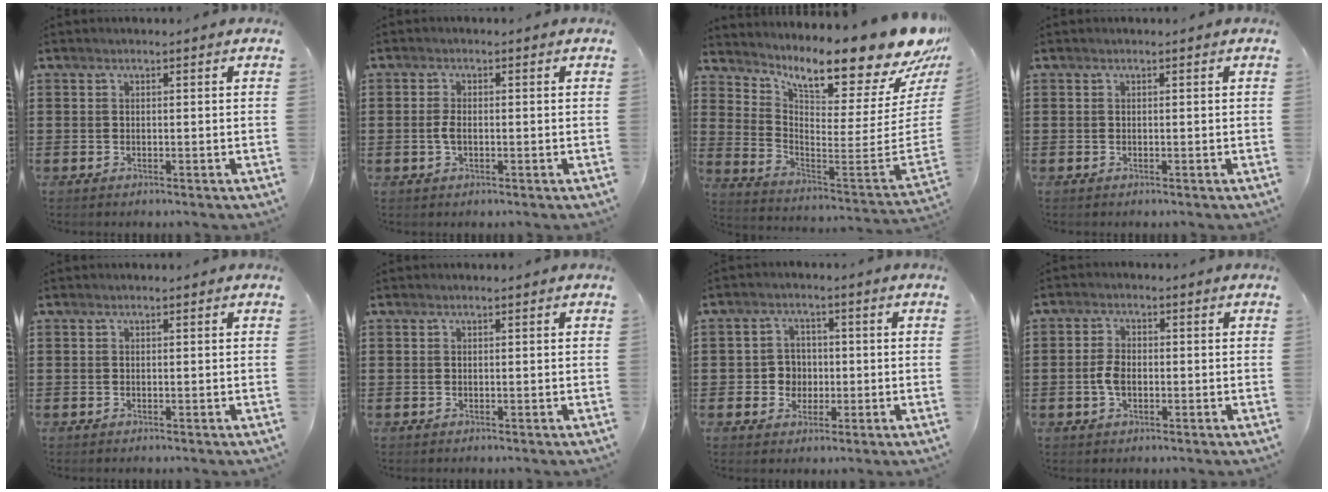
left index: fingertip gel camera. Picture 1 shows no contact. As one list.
[{"total": 2.1, "force": [-0.4, 1.0, 1.9], "torque": [-0.052, -0.005, -0.013]}, {"total": 12.5, "force": [9.7, 1.9, 7.7], "torque": [-0.139, -0.095, 0.156]}, {"total": 0.0}, {"total": 0.0}, {"total": 0.0}, {"total": 3.8, "force": [-0.7, 3.5, 1.3], "torque": [-0.039, 0.008, -0.017]}, {"total": 3.4, "force": [-0.6, 1.9, 2.8], "torque": [-0.067, -0.001, -0.016]}]